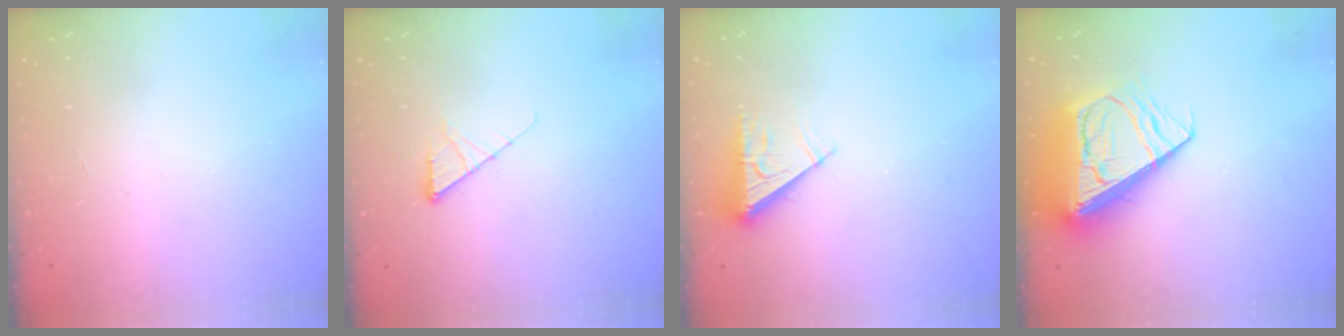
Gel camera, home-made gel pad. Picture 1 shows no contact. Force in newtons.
{"total": 5.0, "press": 5.0, "slide": 0.7}
{"total": 6.1, "press": 6.0, "slide": 1.0}
{"total": 14.7, "press": 14.5, "slide": 2.1}